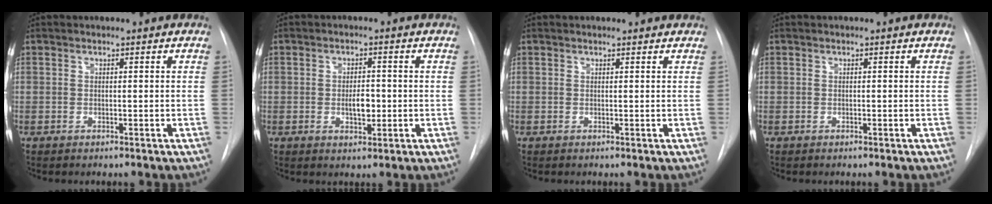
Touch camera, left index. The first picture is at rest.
{"total": 3.5, "force": [-1.3, 1.5, 2.9], "torque": [-0.045, -0.004, -0.014]}
{"total": 1.3, "force": [1.2, 0.3, 0.3], "torque": [-0.011, 0.006, 0.007]}
{"total": 0.0}